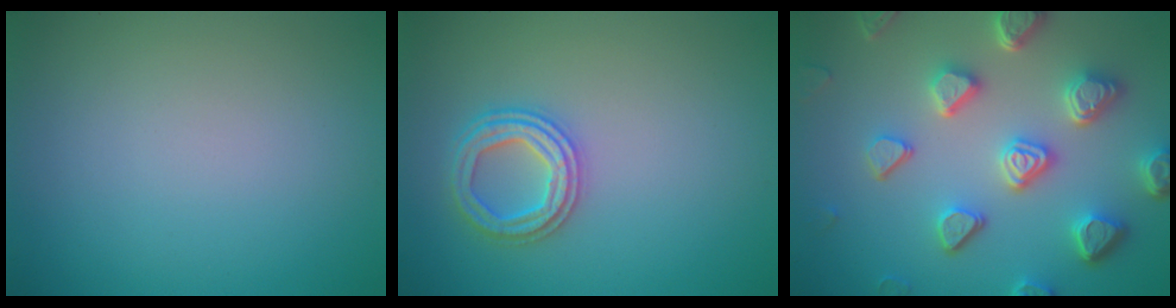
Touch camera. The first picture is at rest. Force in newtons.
{"total": 3.1, "press": 3.1, "slide": 0.7}
{"total": 6.6, "press": 5.3, "slide": 3.9}